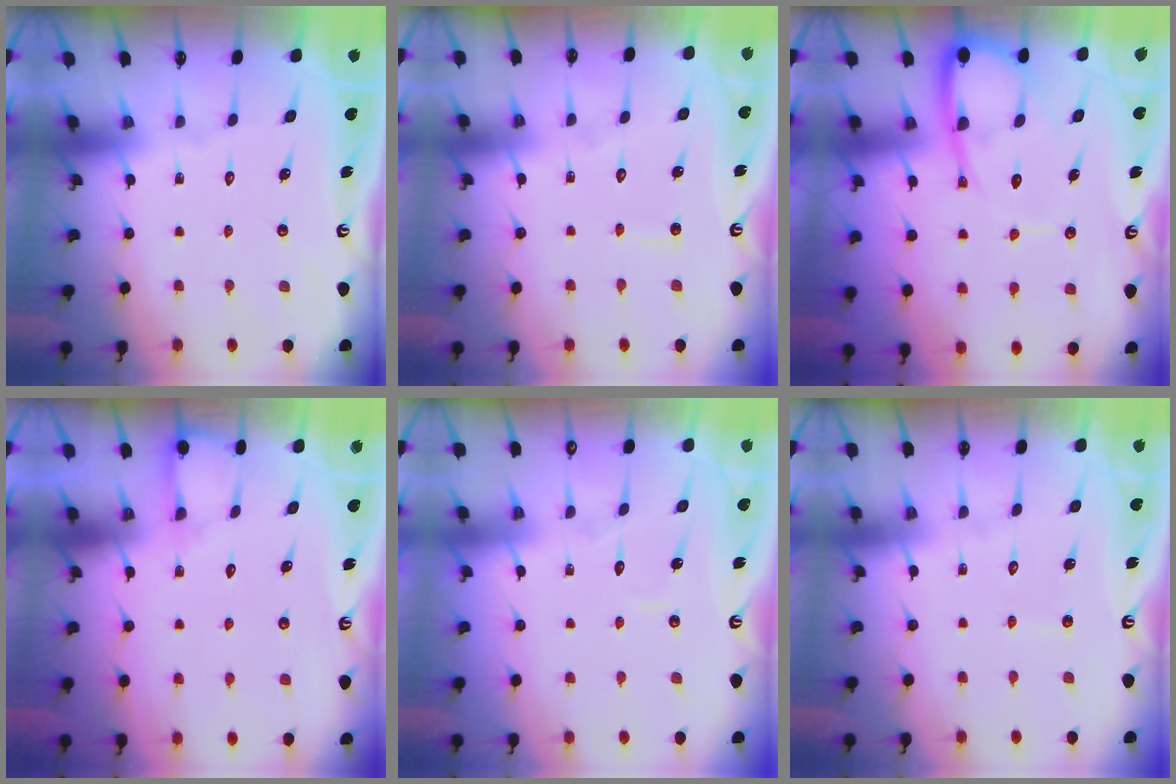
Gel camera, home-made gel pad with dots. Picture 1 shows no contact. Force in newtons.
{"total": 4.7, "press": 4.7, "slide": 0.5}
{"total": 10.4, "press": 10.3, "slide": 1.2}
{"total": 6.3, "press": 6.3, "slide": 0.6}
{"total": 2.7, "press": 2.7, "slide": 0.3}
{"total": 2.4, "press": 2.4, "slide": 0.3}